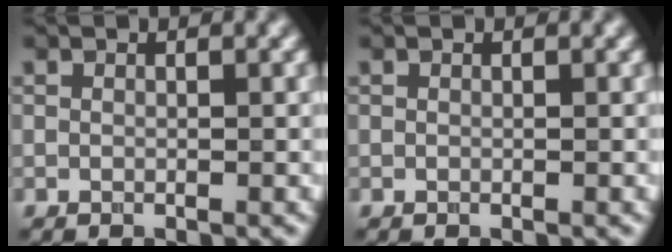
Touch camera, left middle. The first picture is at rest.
{"total": 0.0}